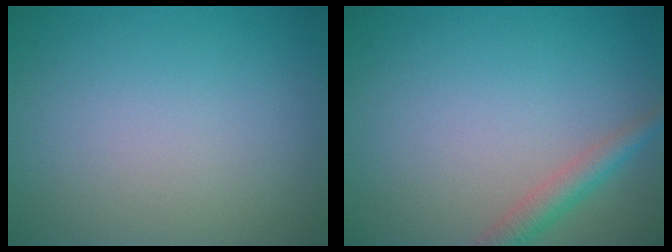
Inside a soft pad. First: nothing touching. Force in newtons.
{"total": 2.4, "press": 2.4, "slide": 0.1}